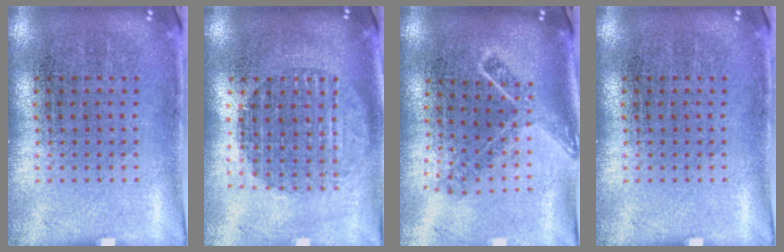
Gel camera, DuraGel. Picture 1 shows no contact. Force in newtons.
{"total": 1.8, "press": 1.5, "slide": 1.0}
{"total": 1.6, "press": 1.2, "slide": 1.1}
{"total": 0.0}